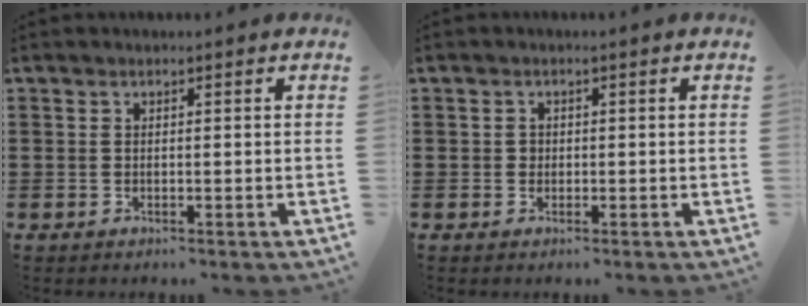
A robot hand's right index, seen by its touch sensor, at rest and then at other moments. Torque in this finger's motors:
{"motor_torque": [0.20, -0.17, 0.00, 0.00]}